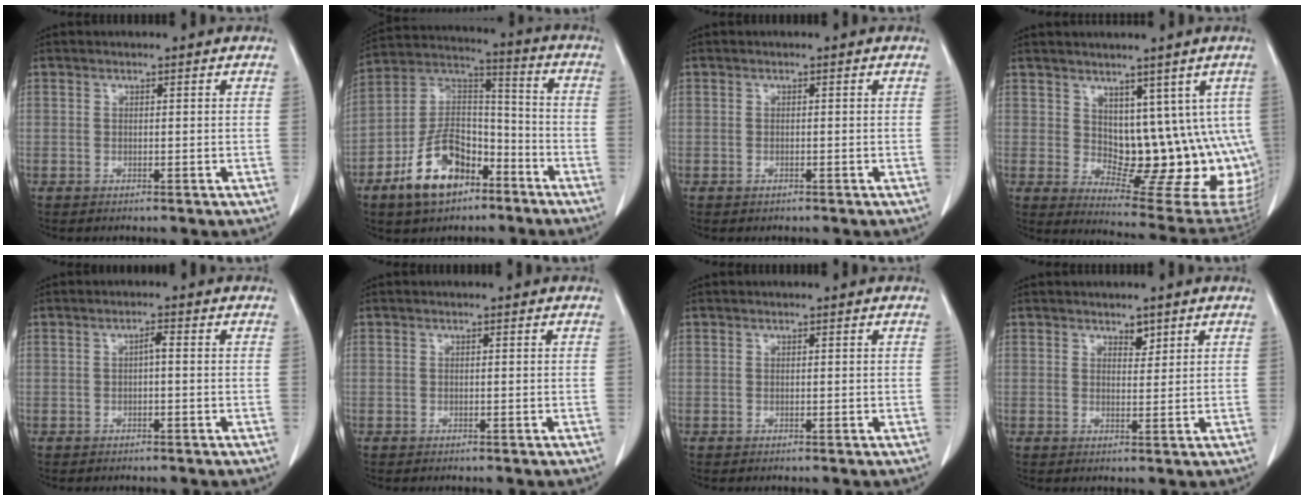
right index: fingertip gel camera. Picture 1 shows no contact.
{"total": 13.7, "force": [-7.8, 7.4, 8.5], "torque": [-0.166, 0.019, -0.138]}
{"total": 0.0}
{"total": 13.6, "force": [3.6, 7.4, 10.9], "torque": [-0.116, -0.004, 0.071]}
{"total": 1.3, "force": [0.0, 0.3, 1.3], "torque": [-0.020, 0.004, 0.000]}
{"total": 0.0}
{"total": 0.0}
{"total": 1.9, "force": [1.4, 0.9, 0.8], "torque": [-0.008, -0.004, 0.022]}